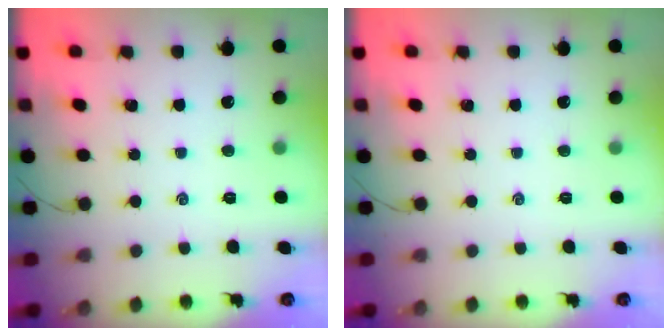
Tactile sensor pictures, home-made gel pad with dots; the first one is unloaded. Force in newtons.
{"total": 0.0}